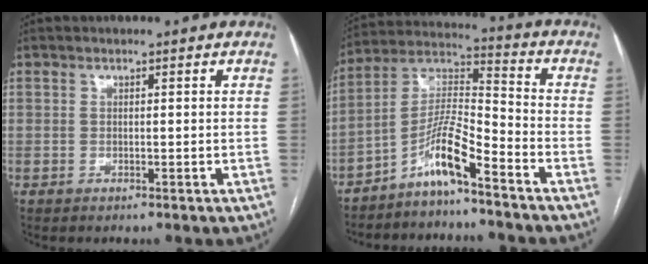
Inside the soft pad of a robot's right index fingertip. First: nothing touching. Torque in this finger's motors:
{"motor_torque": [0.94, -0.05, 0.21, 0.14]}